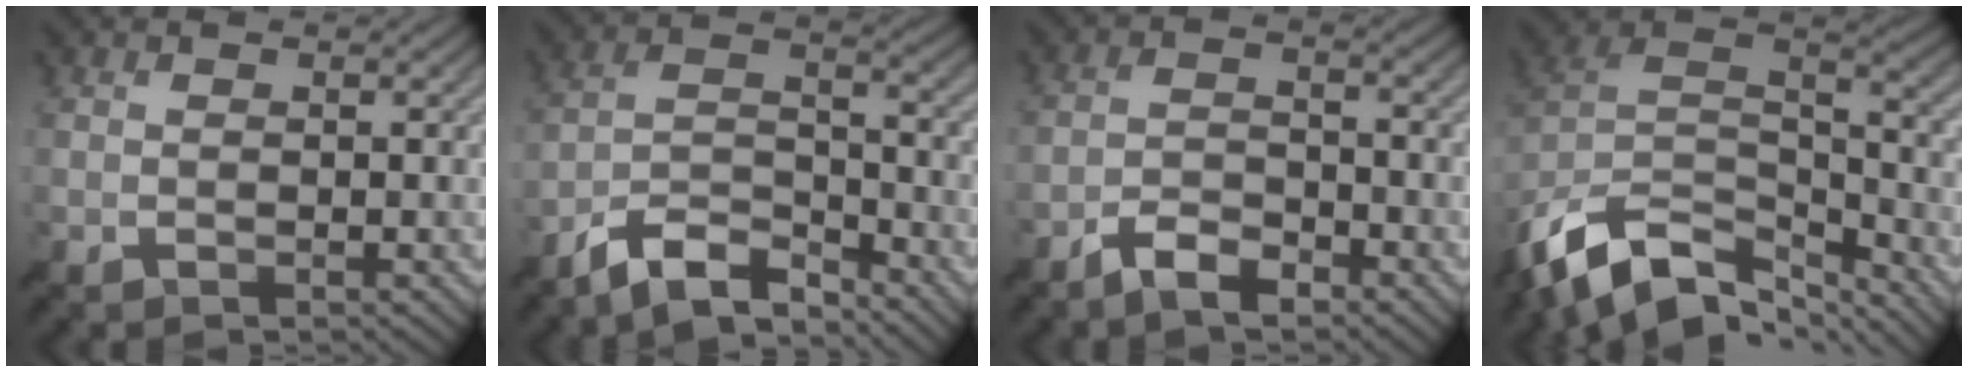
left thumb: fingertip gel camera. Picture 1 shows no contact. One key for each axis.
{"total": 8.3, "fx": -6.9, "fy": 2.1, "fz": 4.0, "tx": -0.076, "ty": 0.006, "tz": -0.142}
{"total": 4.2, "fx": -3.2, "fy": 1.2, "fz": 2.3, "tx": -0.049, "ty": 0.003, "tz": -0.068}
{"total": 15.2, "fx": -10.0, "fy": 7.8, "fz": 8.3, "tx": -0.229, "ty": -0.020, "tz": -0.163}